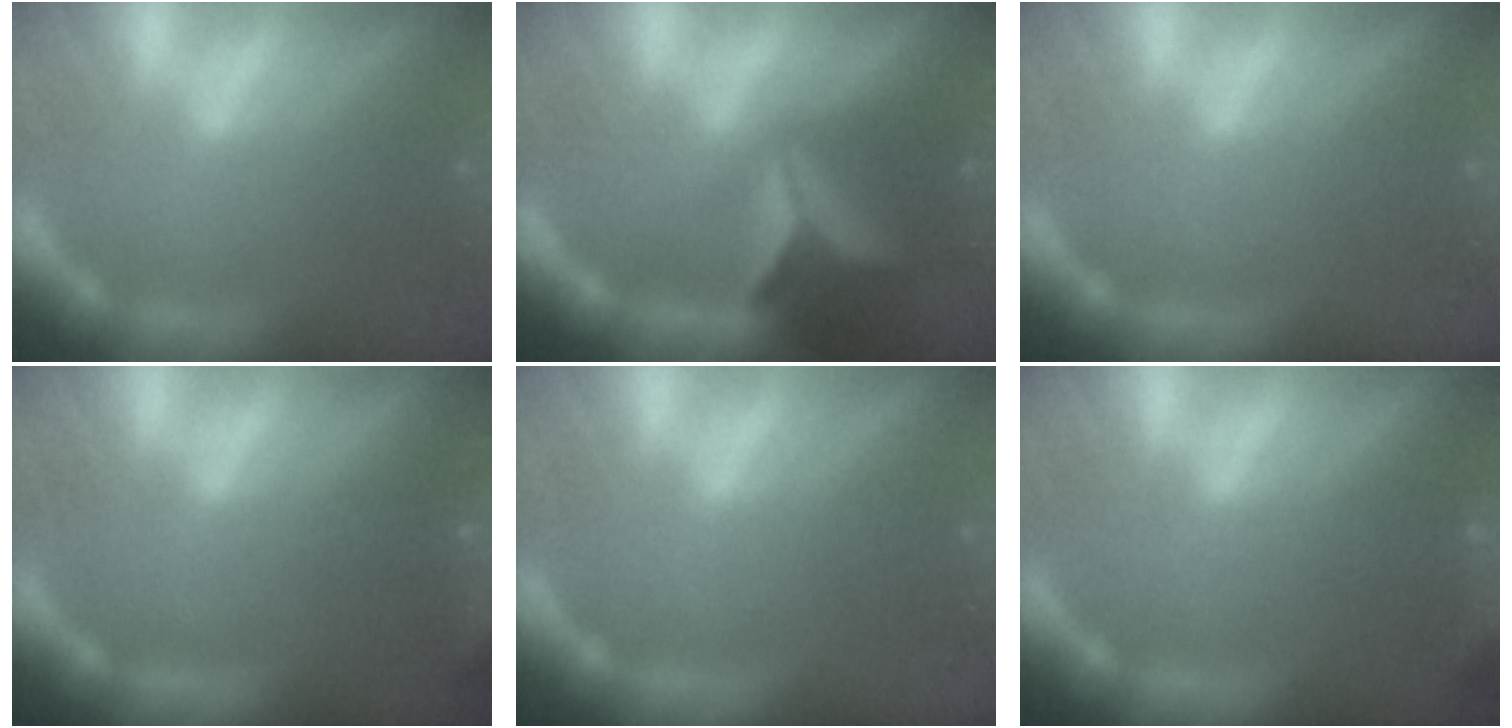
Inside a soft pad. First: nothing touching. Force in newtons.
{"total": 8.4}
{"total": 0.0}
{"total": 9.9}
{"total": 0.0}
{"total": 9.0}